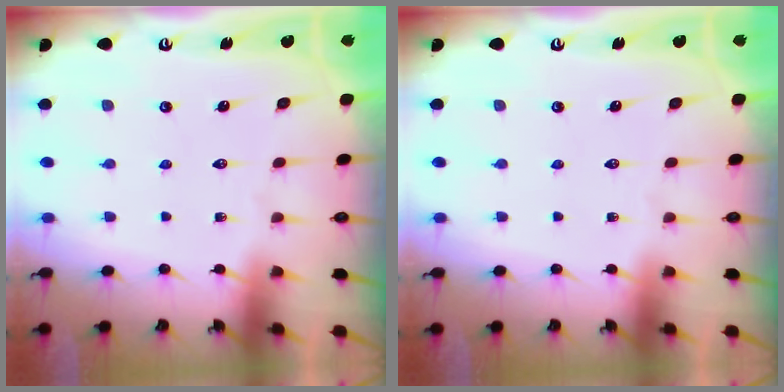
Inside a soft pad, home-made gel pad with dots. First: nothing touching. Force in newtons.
{"total": 0.0}